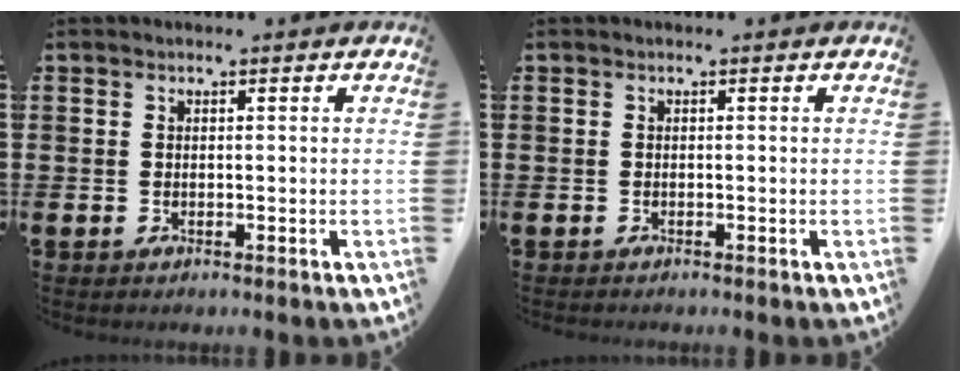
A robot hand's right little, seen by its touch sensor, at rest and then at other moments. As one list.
[{"total": 0.0}]